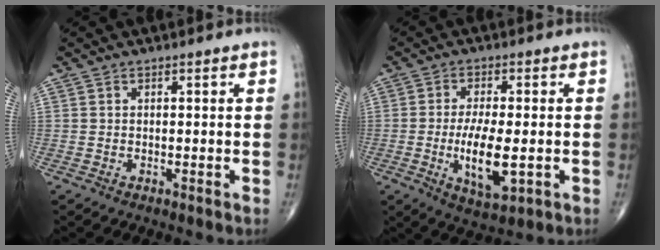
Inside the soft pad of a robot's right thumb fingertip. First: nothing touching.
{"total": 9.9, "force": [-1.8, 3.7, 9.0], "torque": [-0.161, -0.012, -0.026]}